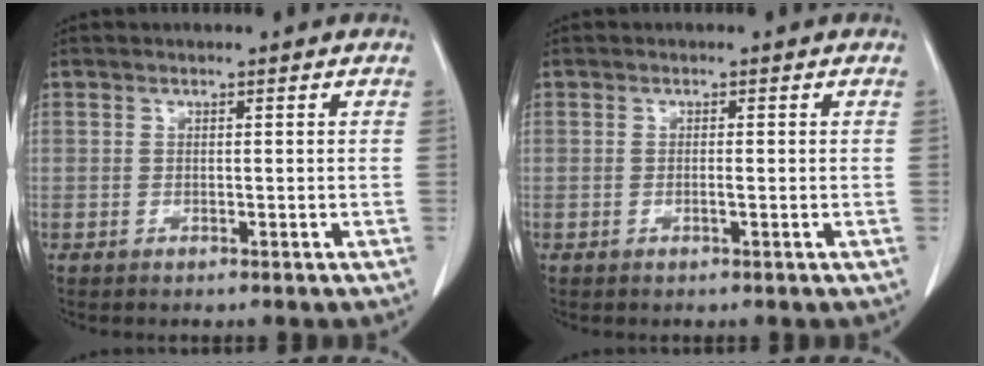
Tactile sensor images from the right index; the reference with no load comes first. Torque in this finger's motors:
{"motor_torque": [-0.10, 0.04, -0.03, -0.01]}